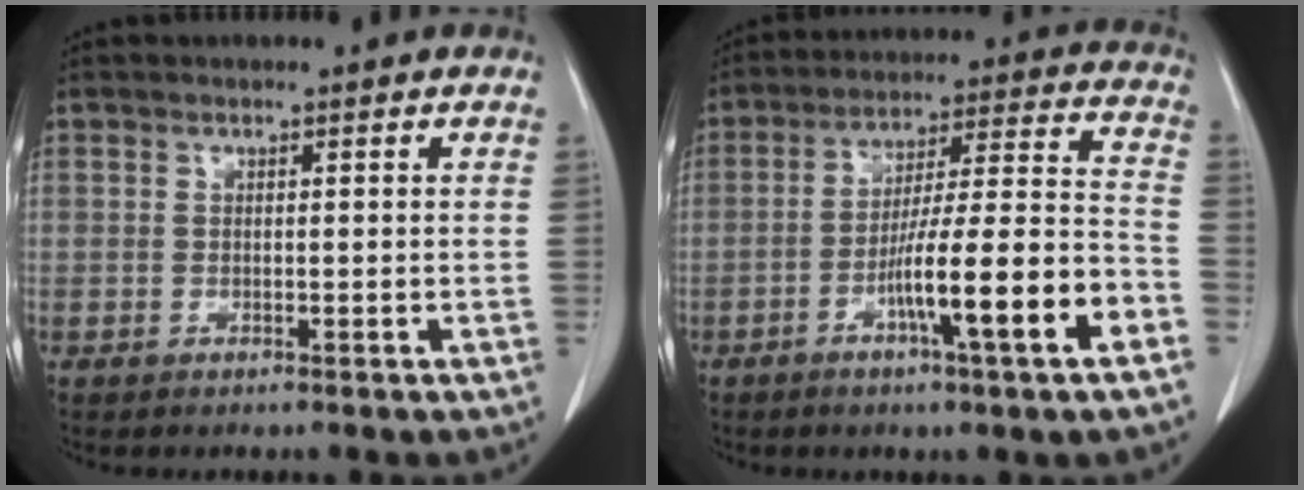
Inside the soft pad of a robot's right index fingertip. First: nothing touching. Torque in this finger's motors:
{"motor_torque": [1.96, -0.18, 1.00, 0.21]}